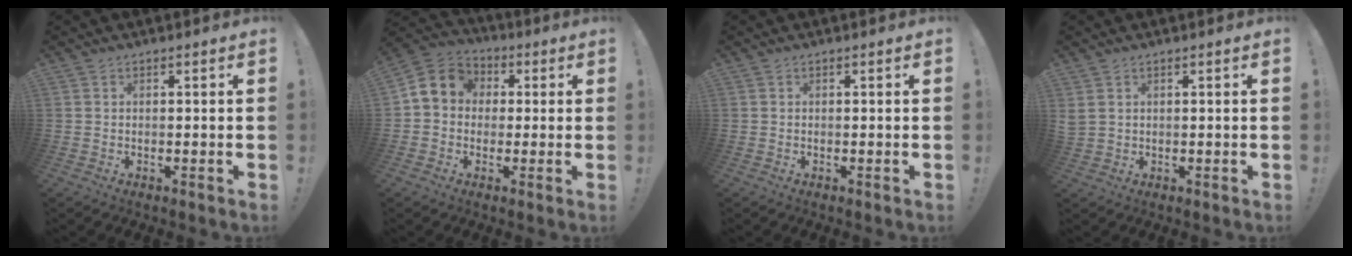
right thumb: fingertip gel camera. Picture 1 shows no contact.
{"total": 9.0, "force": [1.3, 7.8, 4.3], "torque": [-0.062, 0.013, 0.032]}
{"total": 0.0}
{"total": 2.4, "force": [1.3, 1.6, 1.2], "torque": [-0.021, -0.003, 0.026]}